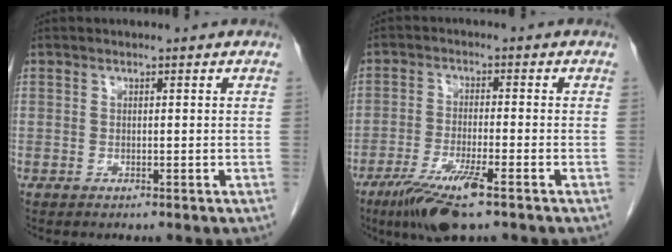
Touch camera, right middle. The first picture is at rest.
{"total": 8.5, "force": [-5.4, 0.7, 6.6], "torque": [-0.128, -0.022, -0.094]}